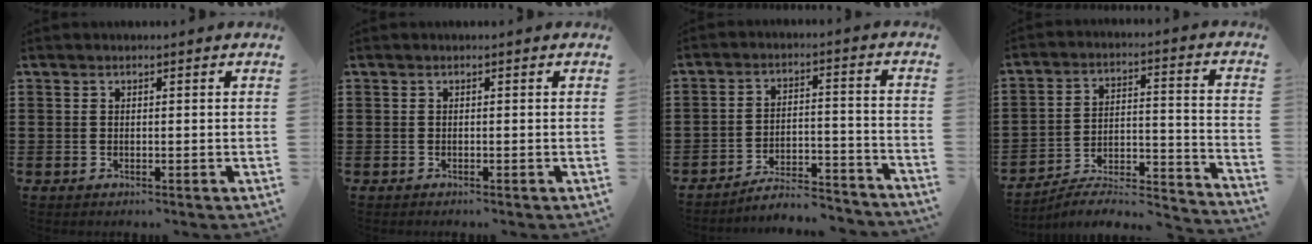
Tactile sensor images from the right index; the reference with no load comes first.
{"total": 0.0}
{"total": 5.6, "force": [-5.3, 0.5, 1.5], "torque": [-0.033, 0.002, -0.107]}
{"total": 4.8, "force": [-4.3, 1.3, 1.8], "torque": [-0.031, -0.003, -0.087]}